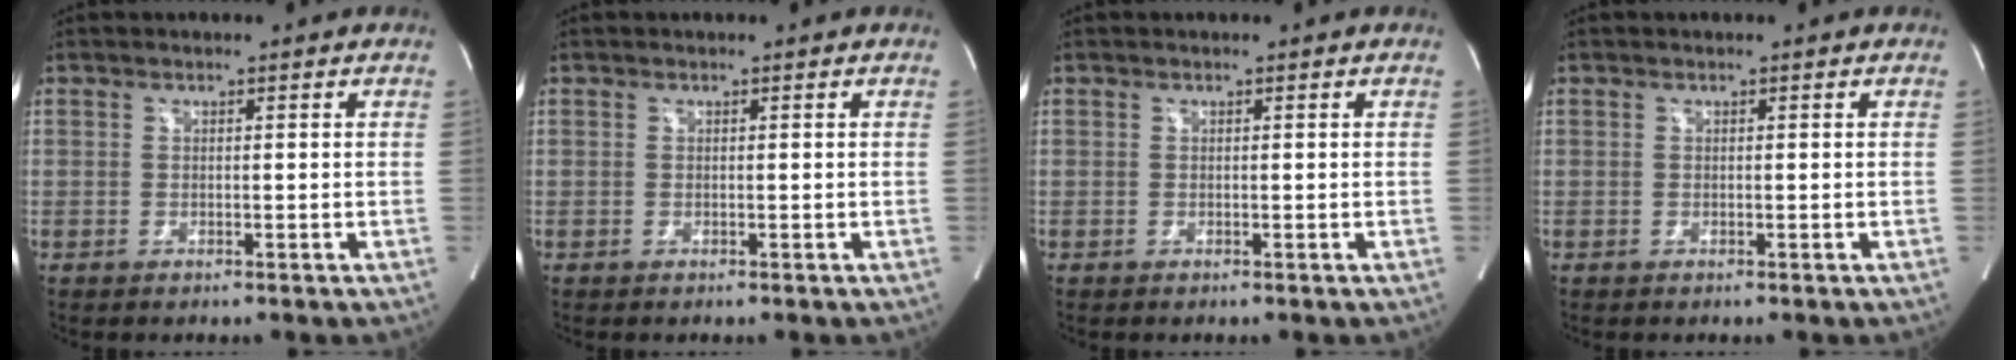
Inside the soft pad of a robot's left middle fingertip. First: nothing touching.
{"total": 0.0}
{"total": 0.0}
{"total": 0.0}